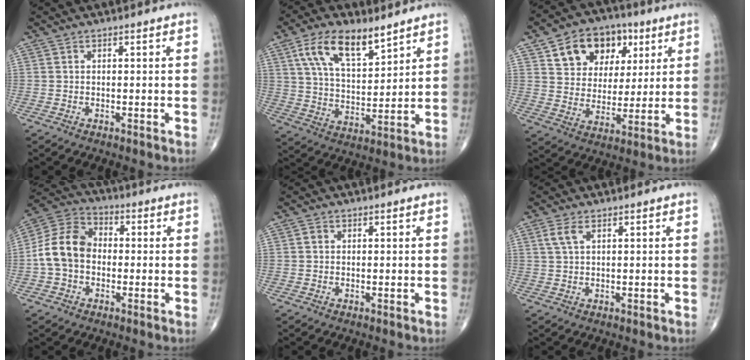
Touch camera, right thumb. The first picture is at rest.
{"total": 13.1, "force": [7.6, 5.9, 8.9], "torque": [-0.144, -0.030, 0.147]}
{"total": 15.2, "force": [6.7, 11.3, 7.6], "torque": [-0.080, -0.008, 0.115]}
{"total": 11.3, "force": [-1.0, 8.6, 7.2], "torque": [-0.128, 0.037, -0.031]}
{"total": 0.7, "force": [0.1, 0.6, 0.3], "torque": [-0.004, 0.001, 0.000]}
{"total": 2.6, "force": [1.2, 0.9, 2.1], "torque": [-0.055, 0.008, 0.031]}